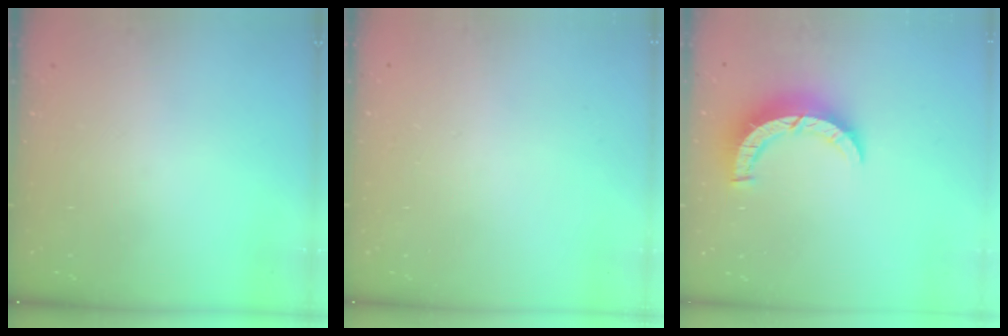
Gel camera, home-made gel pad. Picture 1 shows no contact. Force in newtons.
{"total": 2.7, "press": 2.7, "slide": 0.2}
{"total": 8.3, "press": 8.3, "slide": 0.6}